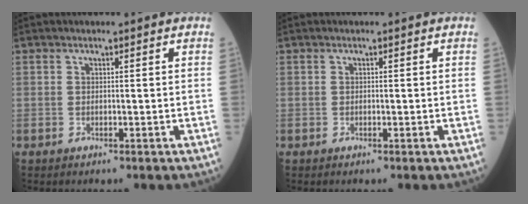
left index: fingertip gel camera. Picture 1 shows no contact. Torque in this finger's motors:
{"motor_torque": [-0.20, 0.40, -0.03, -0.01]}